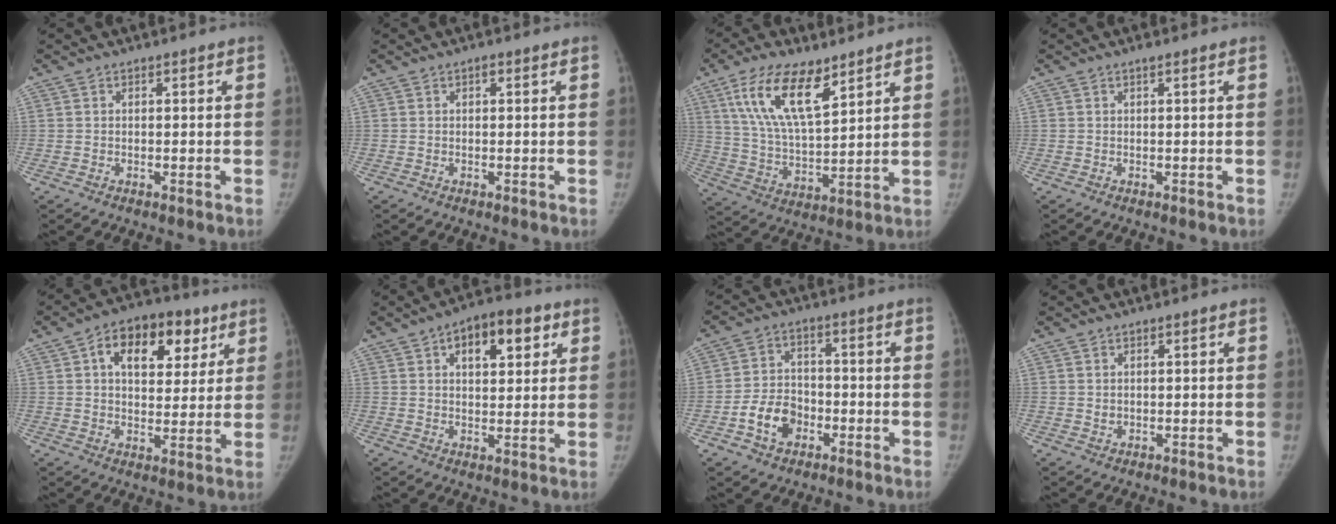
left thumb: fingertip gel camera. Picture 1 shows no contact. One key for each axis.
{"total": 0.8, "fx": 0.3, "fy": 0.2, "fz": 0.7, "tx": -0.014, "ty": 0.002, "tz": 0.001}
{"total": 14.8, "fx": 8.2, "fy": 5.4, "fz": 11.0, "tx": -0.194, "ty": -0.034, "tz": 0.161}
{"total": 0.8, "fx": 0.2, "fy": -0.2, "fz": 0.7, "tx": -0.020, "ty": 0.003, "tz": 0.003}
{"total": 14.7, "fx": 6.0, "fy": 9.0, "fz": 9.9, "tx": -0.106, "ty": -0.001, "tz": 0.091}
{"total": 11.1, "fx": 4.7, "fy": 5.6, "fz": 8.4, "tx": -0.090, "ty": 0.002, "tz": 0.066}
{"total": 8.1, "fx": -3.4, "fy": 5.8, "fz": 4.4, "tx": -0.062, "ty": 0.027, "tz": -0.061}
{"total": 0.9, "fx": 0.2, "fy": 0.7, "fz": 0.6, "tx": -0.008, "ty": -0.002, "tz": 0.007}